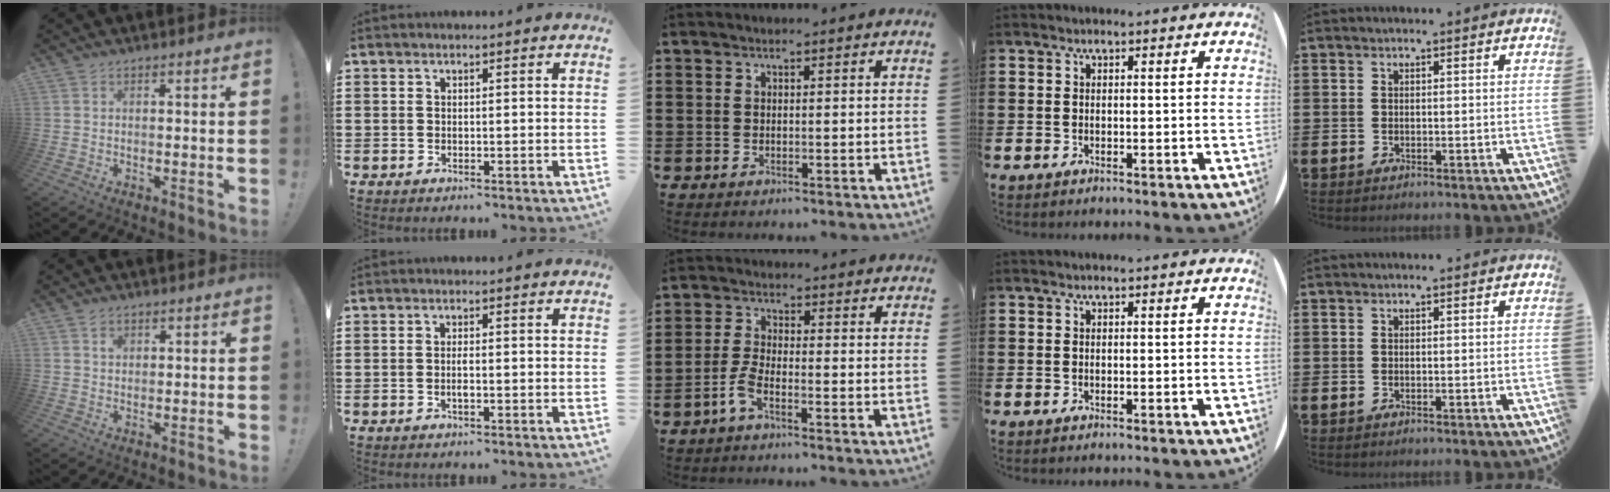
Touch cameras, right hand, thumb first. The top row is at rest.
{"thumb": {"total": 1.6, "force": [0.8, 1.3, 0.5], "torque": [0.010, -0.007, 0.012]}, "index": {"total": 1.5, "force": [-0.4, 0.4, 1.4], "torque": [-0.026, 0.002, -0.008]}, "middle": {"total": 3.5, "force": [-2.1, 0.7, 2.7], "torque": [-0.069, -0.004, -0.043]}}